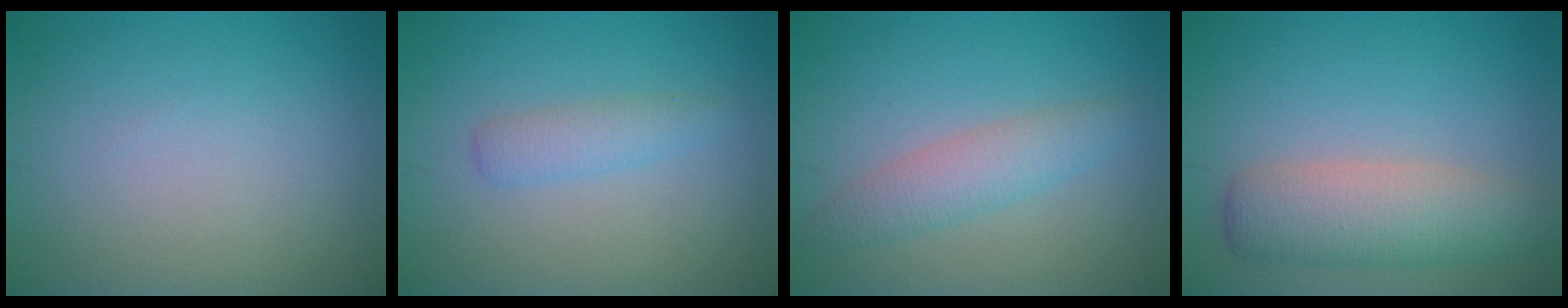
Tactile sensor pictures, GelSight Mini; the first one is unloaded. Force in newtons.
{"total": 1.8, "press": 1.8, "slide": 0.1}
{"total": 3.0, "press": 3.0, "slide": 0.0}
{"total": 5.5, "press": 5.5, "slide": 0.2}